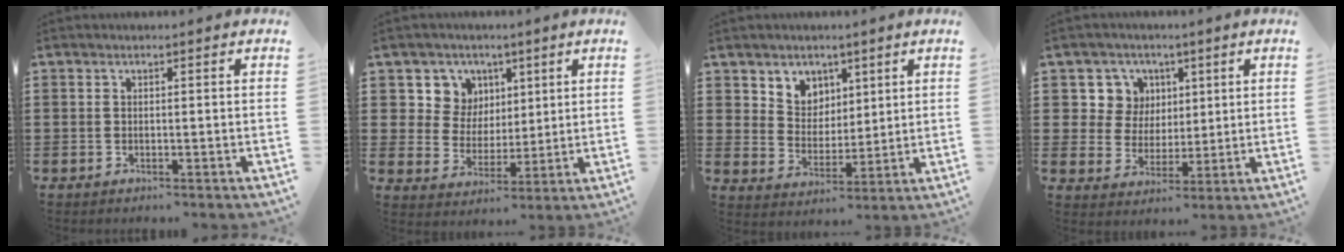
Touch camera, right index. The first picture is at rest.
{"total": 7.0, "force": [3.2, 6.2, 0.5], "torque": [-0.052, -0.001, 0.060]}
{"total": 5.5, "force": [3.5, 4.2, -0.2], "torque": [-0.028, -0.002, 0.066]}
{"total": 7.0, "force": [2.7, 6.4, 1.0], "torque": [-0.048, 0.009, 0.051]}